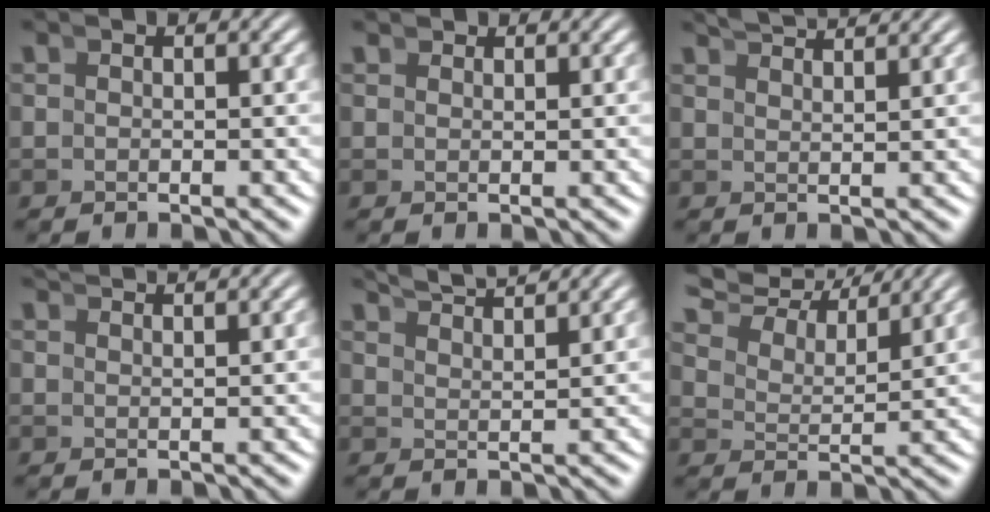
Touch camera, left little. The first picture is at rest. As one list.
[{"total": 1.2, "force": [1.2, 0.0, 0.1], "torque": [0.008, 0.005, 0.023]}, {"total": 3.6, "force": [3.5, -0.1, 0.8], "torque": [-0.007, 0.009, 0.058]}, {"total": 2.5, "force": [2.4, -0.4, 0.3], "torque": [0.003, 0.008, 0.039]}, {"total": 4.9, "force": [4.6, 0.4, 1.6], "torque": [-0.024, 0.012, 0.076]}, {"total": 7.7, "force": [6.3, 3.0, 3.2], "torque": [-0.065, 0.028, 0.086]}]